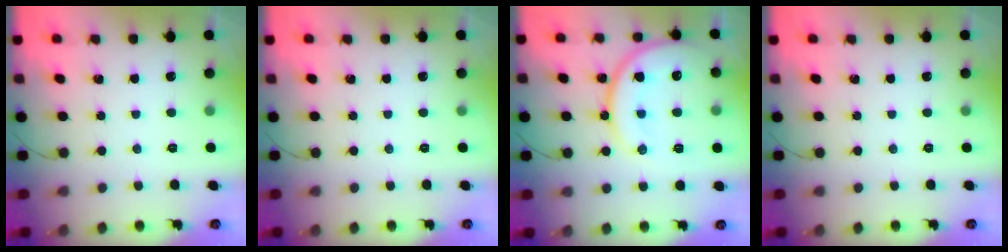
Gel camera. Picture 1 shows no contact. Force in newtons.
{"total": 0.0}
{"total": 18.0, "press": 18.0, "slide": 1.4}
{"total": 0.0}